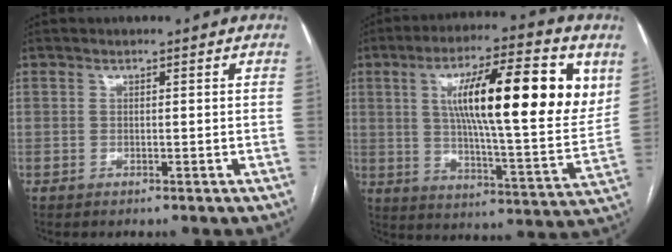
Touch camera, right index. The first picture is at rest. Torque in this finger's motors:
{"motor_torque": [1.43, 0.71, 1.05, 0.21]}